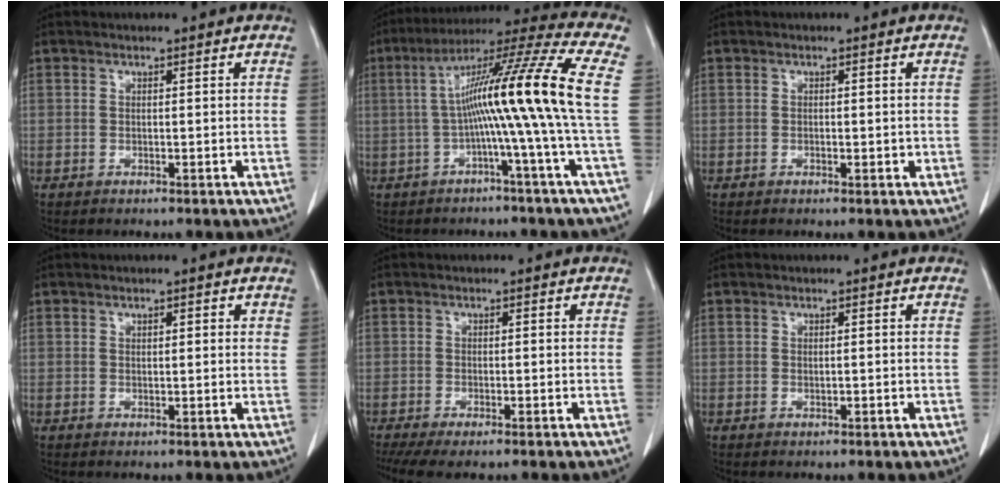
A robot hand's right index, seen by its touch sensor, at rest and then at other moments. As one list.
[{"total": 15.8, "force": [-0.2, -2.9, 15.5], "torque": [-0.242, 0.027, -0.015]}, {"total": 1.2, "force": [-0.3, 0.5, 1.0], "torque": [-0.017, 0.000, -0.003]}, {"total": 1.7, "force": [1.0, 0.6, 1.3], "torque": [-0.017, 0.000, 0.010]}, {"total": 6.0, "force": [-4.6, 1.1, 3.7], "torque": [-0.063, -0.008, -0.076]}, {"total": 0.0}]